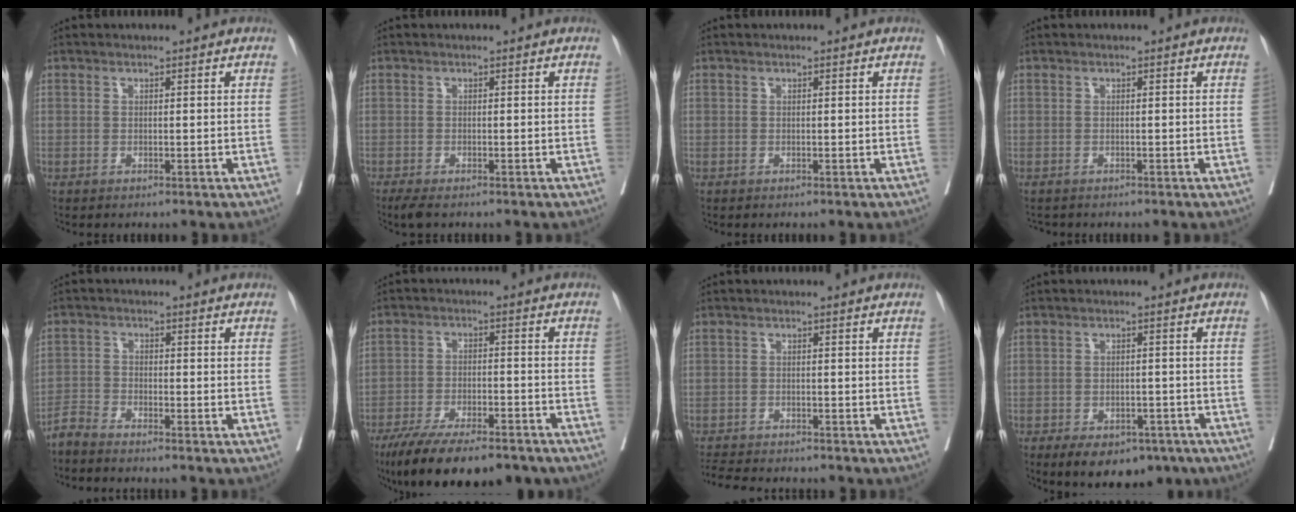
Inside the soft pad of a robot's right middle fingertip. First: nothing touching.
{"total": 2.6, "force": [-2.0, 0.6, 1.5], "torque": [-0.031, -0.011, -0.031]}
{"total": 0.0}
{"total": 1.5, "force": [-1.3, 0.7, 0.1], "torque": [-0.010, -0.005, -0.023]}
{"total": 3.2, "force": [-3.2, -0.3, 0.4], "torque": [-0.008, -0.015, -0.065]}
{"total": 16.2, "force": [-12.5, 3.9, 9.4], "torque": [-0.148, -0.019, -0.198]}
{"total": 6.5, "force": [-6.2, 0.9, 2.0], "torque": [-0.032, -0.013, -0.101]}
{"total": 10.5, "force": [-6.9, 5.9, 5.4], "torque": [-0.080, 0.005, -0.096]}